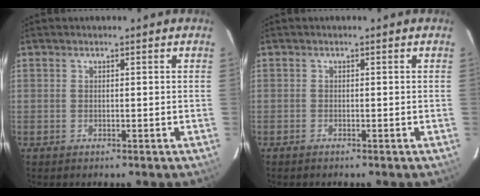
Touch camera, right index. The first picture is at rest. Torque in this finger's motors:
{"motor_torque": [0.05, 0.02, -0.06, -0.01]}